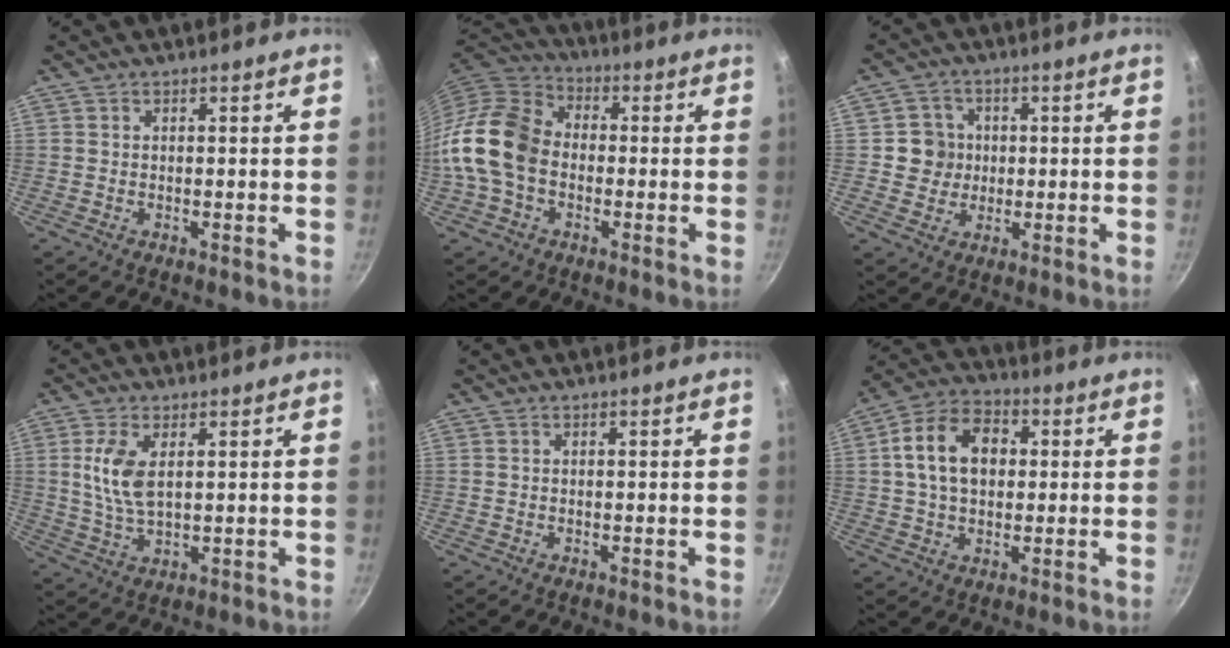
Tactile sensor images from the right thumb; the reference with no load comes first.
{"total": 14.2, "force": [-2.1, 10.4, 9.3], "torque": [-0.155, 0.031, -0.059]}
{"total": 5.9, "force": [0.3, 5.7, 1.3], "torque": [0.016, 0.007, -0.001]}
{"total": 7.6, "force": [1.9, 3.8, 6.4], "torque": [-0.128, -0.007, 0.039]}
{"total": 0.0}
{"total": 12.7, "force": [1.9, 9.0, 8.8], "torque": [-0.130, 0.020, 0.020]}